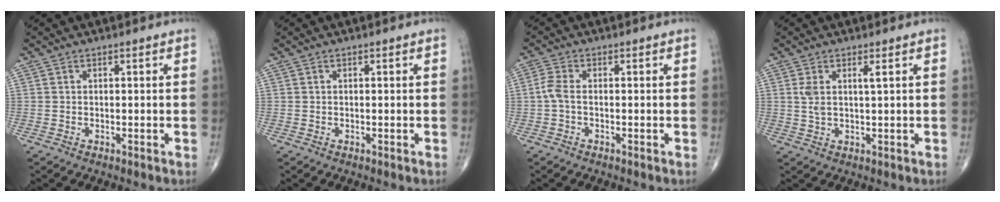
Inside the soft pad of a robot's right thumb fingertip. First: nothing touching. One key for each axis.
{"total": 0.0}
{"total": 2.7, "fx": -0.5, "fy": 1.2, "fz": 2.3, "tx": -0.059, "ty": 0.002, "tz": -0.018}
{"total": 3.3, "fx": 1.2, "fy": 0.8, "fz": 3.0, "tx": -0.064, "ty": -0.002, "tz": 0.028}